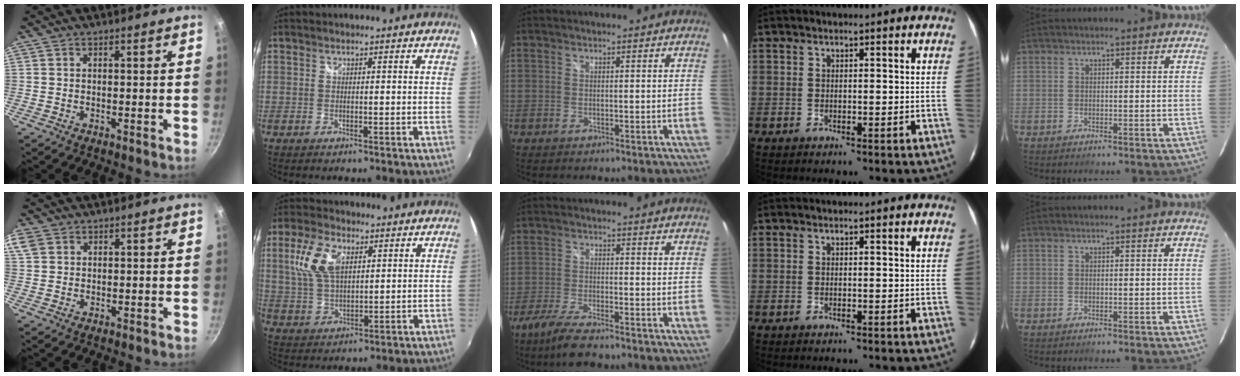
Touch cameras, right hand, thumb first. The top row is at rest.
{"thumb": {"total": 5.8, "force": [2.6, 4.3, 2.9], "torque": [-0.063, 0.015, 0.053]}, "index": {"total": 10.0, "force": [3.5, 5.4, 7.7], "torque": [-0.162, 0.015, 0.073]}, "middle": {"total": 9.5, "force": [-7.6, 2.0, 5.4], "torque": [-0.128, -0.031, -0.137]}}